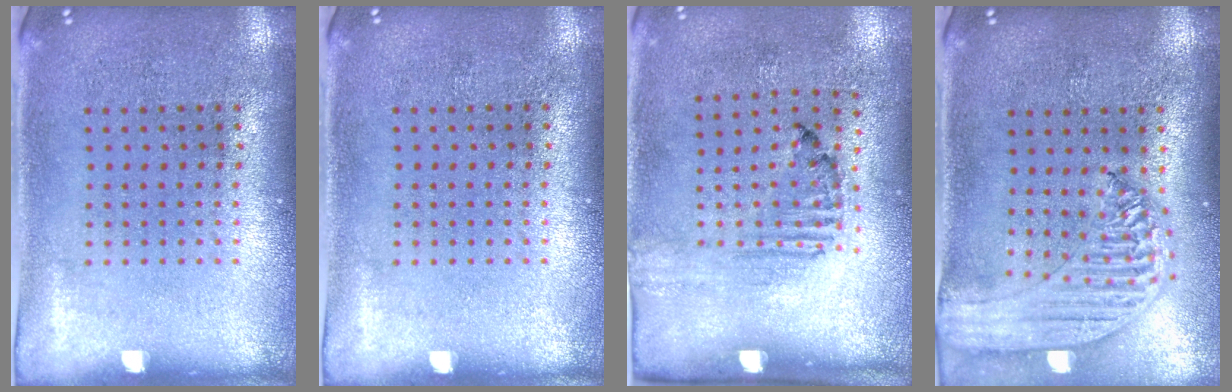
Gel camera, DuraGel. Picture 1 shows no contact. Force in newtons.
{"total": 0.0}
{"total": 1.6, "press": 1.1, "slide": 1.2}
{"total": 1.8, "press": 1.7, "slide": 0.6}